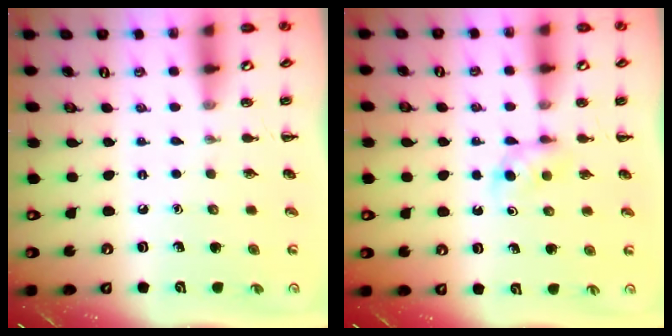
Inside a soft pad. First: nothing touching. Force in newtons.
{"total": 2.9, "press": 2.6, "slide": 1.2}